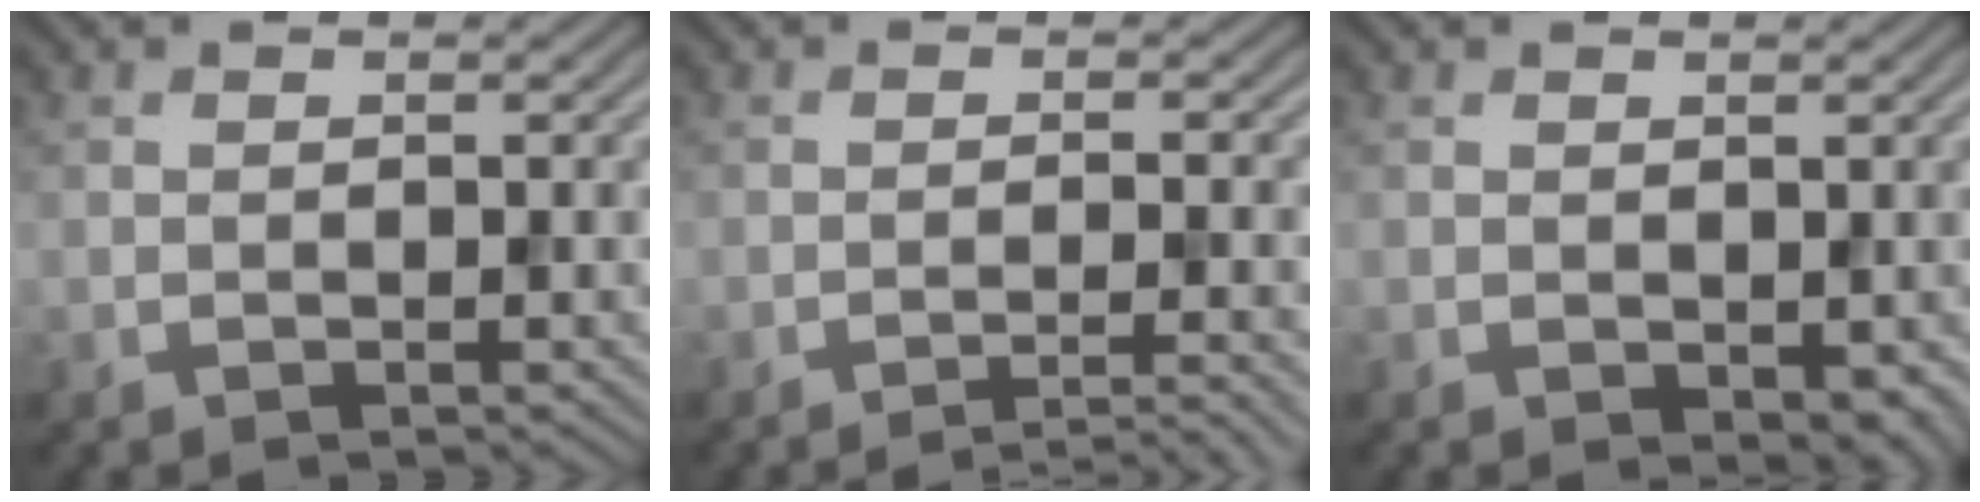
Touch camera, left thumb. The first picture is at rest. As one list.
[{"total": 3.9, "force": [-2.8, 0.3, 2.7], "torque": [-0.033, 0.009, -0.057]}, {"total": 1.7, "force": [0.0, 1.2, 1.3], "torque": [-0.021, -0.008, 0.006]}]